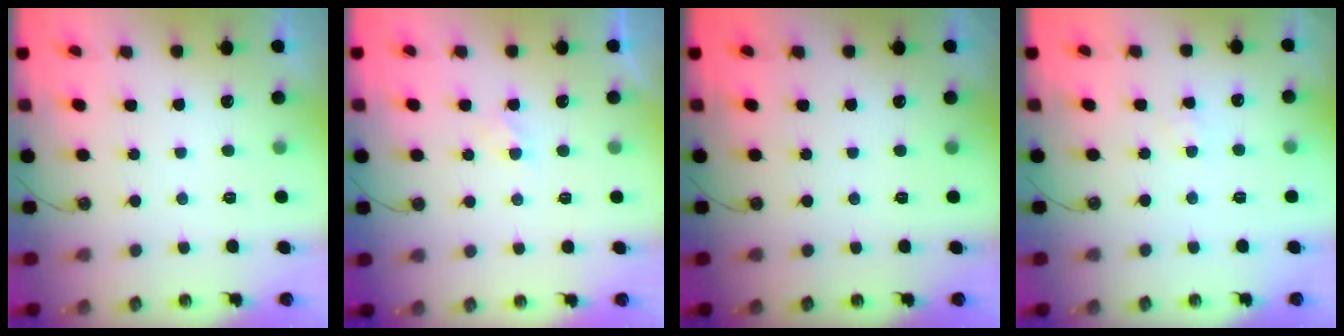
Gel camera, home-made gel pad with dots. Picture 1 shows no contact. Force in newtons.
{"total": 1.5, "press": 1.4, "slide": 0.4}
{"total": 0.0}
{"total": 2.3, "press": 2.3, "slide": 0.4}